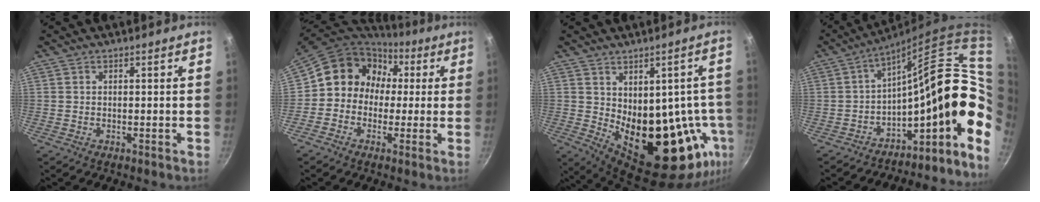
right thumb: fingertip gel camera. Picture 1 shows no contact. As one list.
[{"total": 12.8, "force": [1.6, 11.4, 5.8], "torque": [-0.061, 0.033, 0.003]}, {"total": 20.5, "force": [-2.5, 12.0, 16.5], "torque": [-0.163, -0.020, -0.005]}, {"total": 24.1, "force": [-1.7, 12.4, 20.6], "torque": [-0.250, 0.046, -0.019]}]